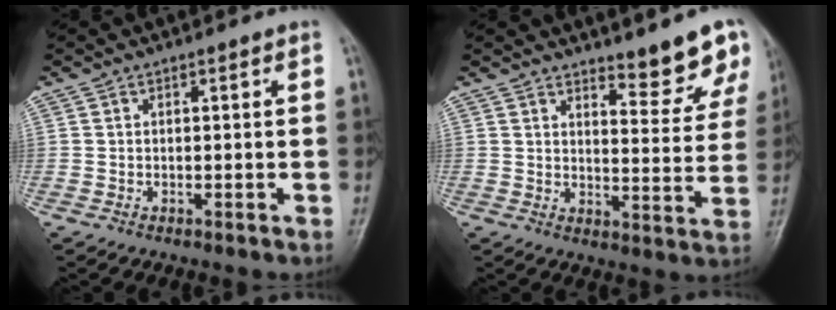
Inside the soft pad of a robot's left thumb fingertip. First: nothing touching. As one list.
[{"total": 8.7, "force": [7.3, 2.2, 4.3], "torque": [-0.025, -0.061, 0.092]}]